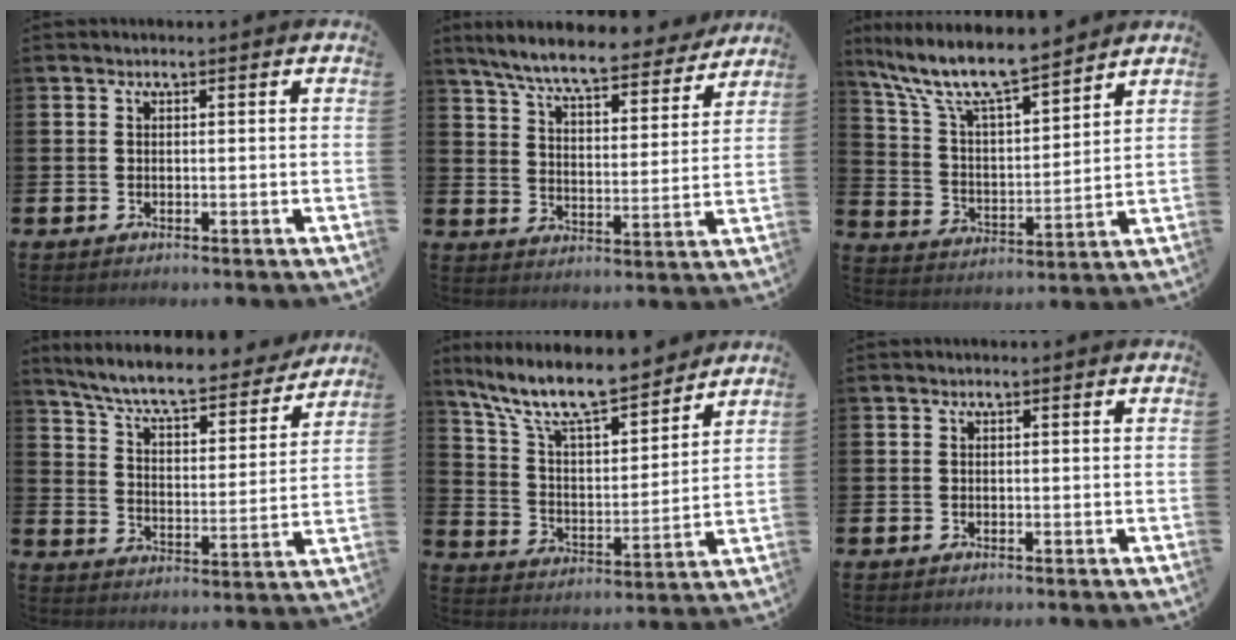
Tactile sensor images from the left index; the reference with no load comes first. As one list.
[{"total": 7.8, "force": [7.1, 0.8, 3.1], "torque": [-0.086, -0.046, 0.120]}, {"total": 10.4, "force": [9.3, 1.7, 4.2], "torque": [-0.126, -0.057, 0.164]}, {"total": 7.9, "force": [7.2, 1.2, 3.2], "torque": [-0.089, -0.052, 0.119]}, {"total": 11.4, "force": [10.1, 2.2, 4.9], "torque": [-0.133, -0.064, 0.174]}, {"total": 0.0}]